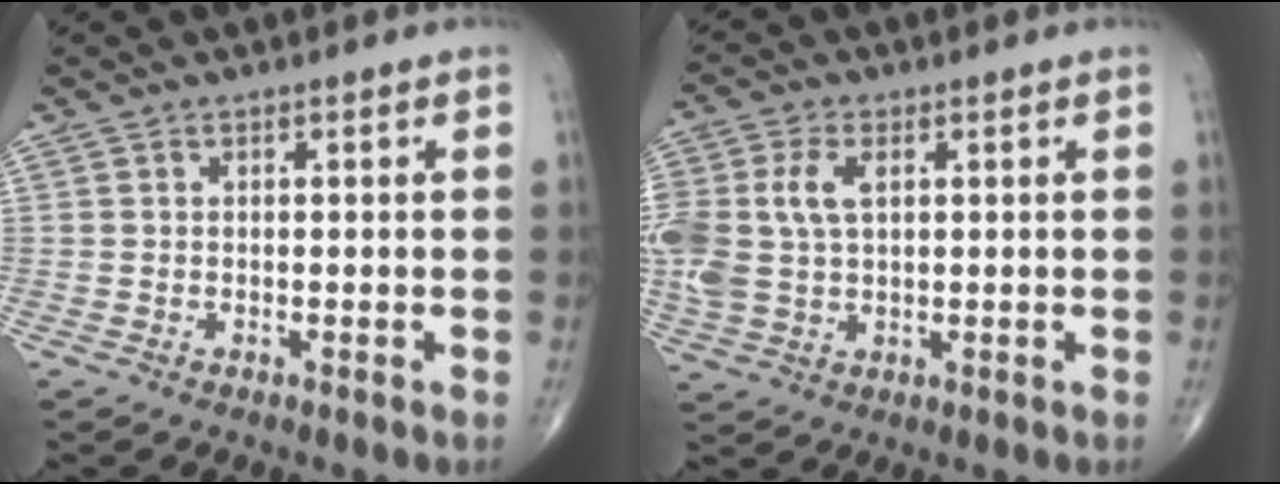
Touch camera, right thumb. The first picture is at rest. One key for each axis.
{"total": 11.2, "fx": 2.0, "fy": 6.9, "fz": 8.6, "tx": -0.214, "ty": 0.008, "tz": 0.042}